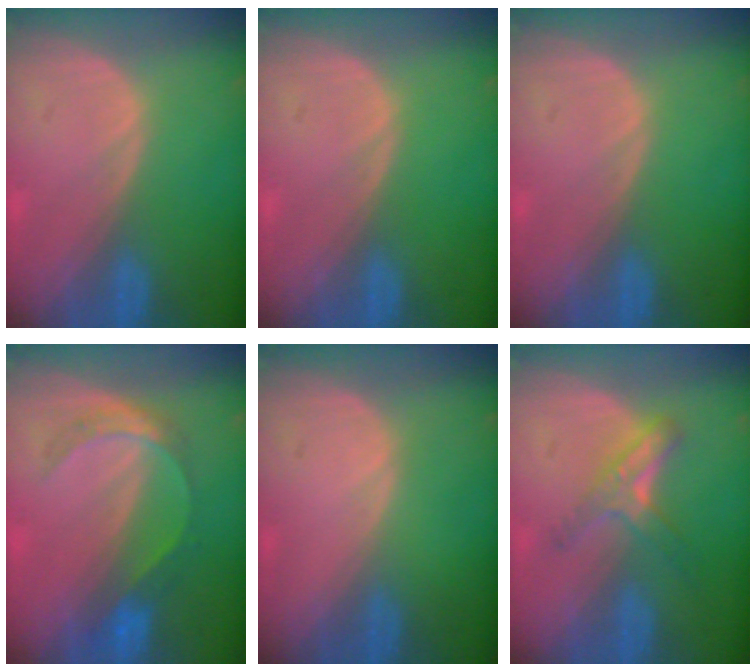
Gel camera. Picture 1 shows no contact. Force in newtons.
{"total": 0.0}
{"total": 0.0}
{"total": 5.4, "press": 5.0, "slide": 2.1}
{"total": 0.0}
{"total": 5.4, "press": 4.8, "slide": 2.6}